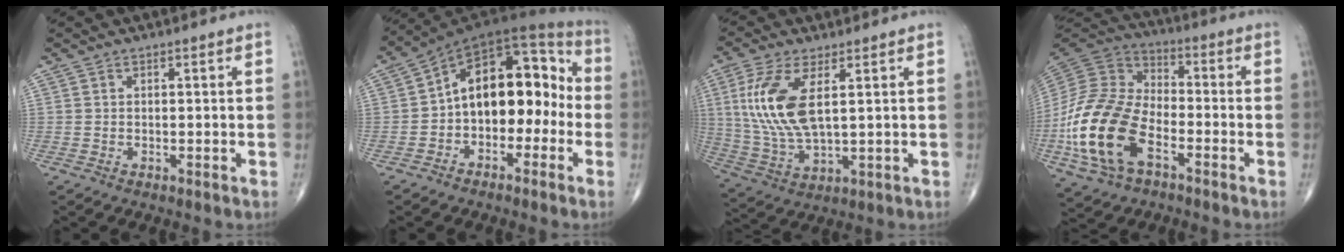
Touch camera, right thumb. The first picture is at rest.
{"total": 16.1, "force": [-2.0, 10.1, 12.3], "torque": [-0.140, 0.059, -0.045]}
{"total": 13.2, "force": [3.1, 5.4, 11.6], "torque": [-0.260, -0.012, 0.071]}
{"total": 19.3, "force": [-6.7, 11.1, 14.3], "torque": [-0.289, 0.031, -0.132]}